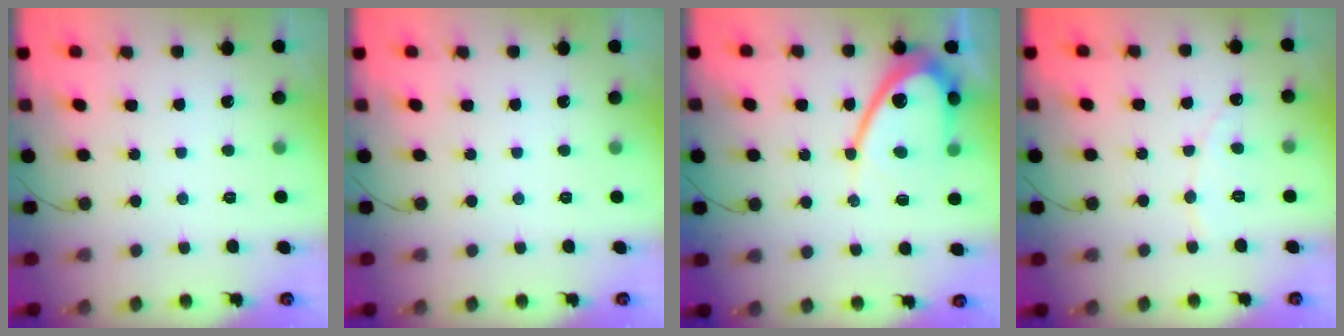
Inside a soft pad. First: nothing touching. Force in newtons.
{"total": 0.0}
{"total": 11.9, "press": 11.9, "slide": 0.8}
{"total": 2.9, "press": 2.9, "slide": 0.3}